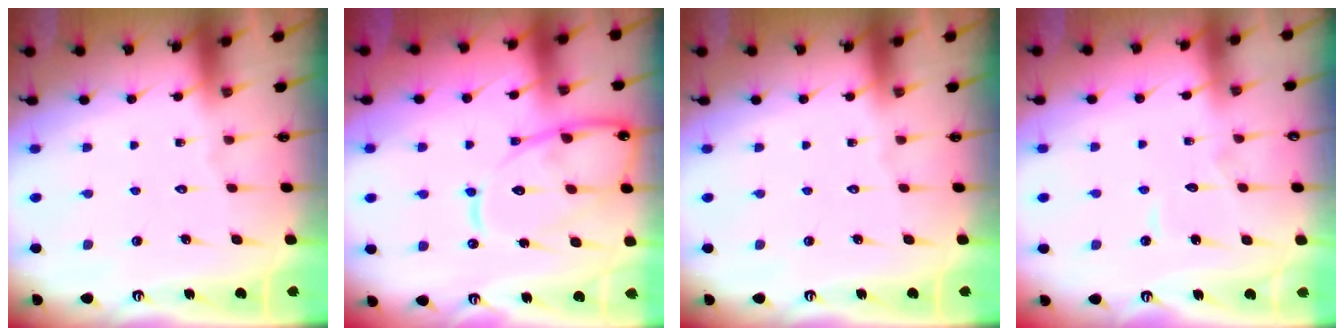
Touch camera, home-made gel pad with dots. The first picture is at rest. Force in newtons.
{"total": 15.4, "press": 15.3, "slide": 1.5}
{"total": 0.0}
{"total": 3.7, "press": 3.7, "slide": 0.1}